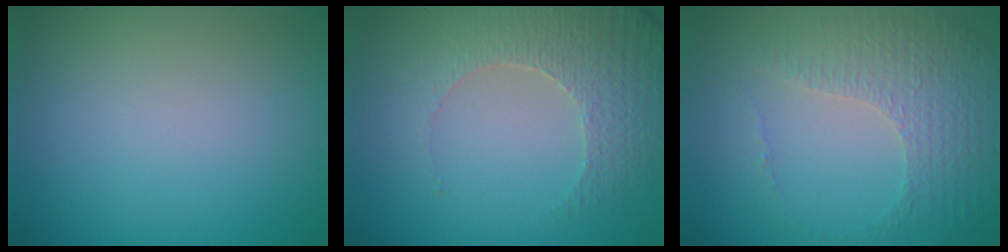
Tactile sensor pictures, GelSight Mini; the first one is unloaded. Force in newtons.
{"total": 3.8, "press": 3.6, "slide": 1.2}
{"total": 4.6, "press": 3.1, "slide": 3.3}